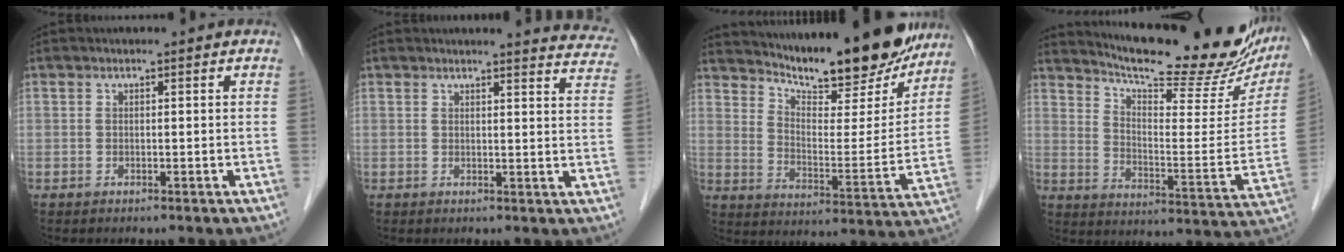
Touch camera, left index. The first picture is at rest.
{"total": 10.5, "force": [10.3, 0.8, 1.9], "torque": [0.004, -0.059, 0.080]}
{"total": 21.0, "force": [18.8, 3.7, 8.6], "torque": [-0.130, -0.035, 0.261]}
{"total": 25.1, "force": [21.8, 4.5, 11.5], "torque": [-0.174, -0.052, 0.283]}